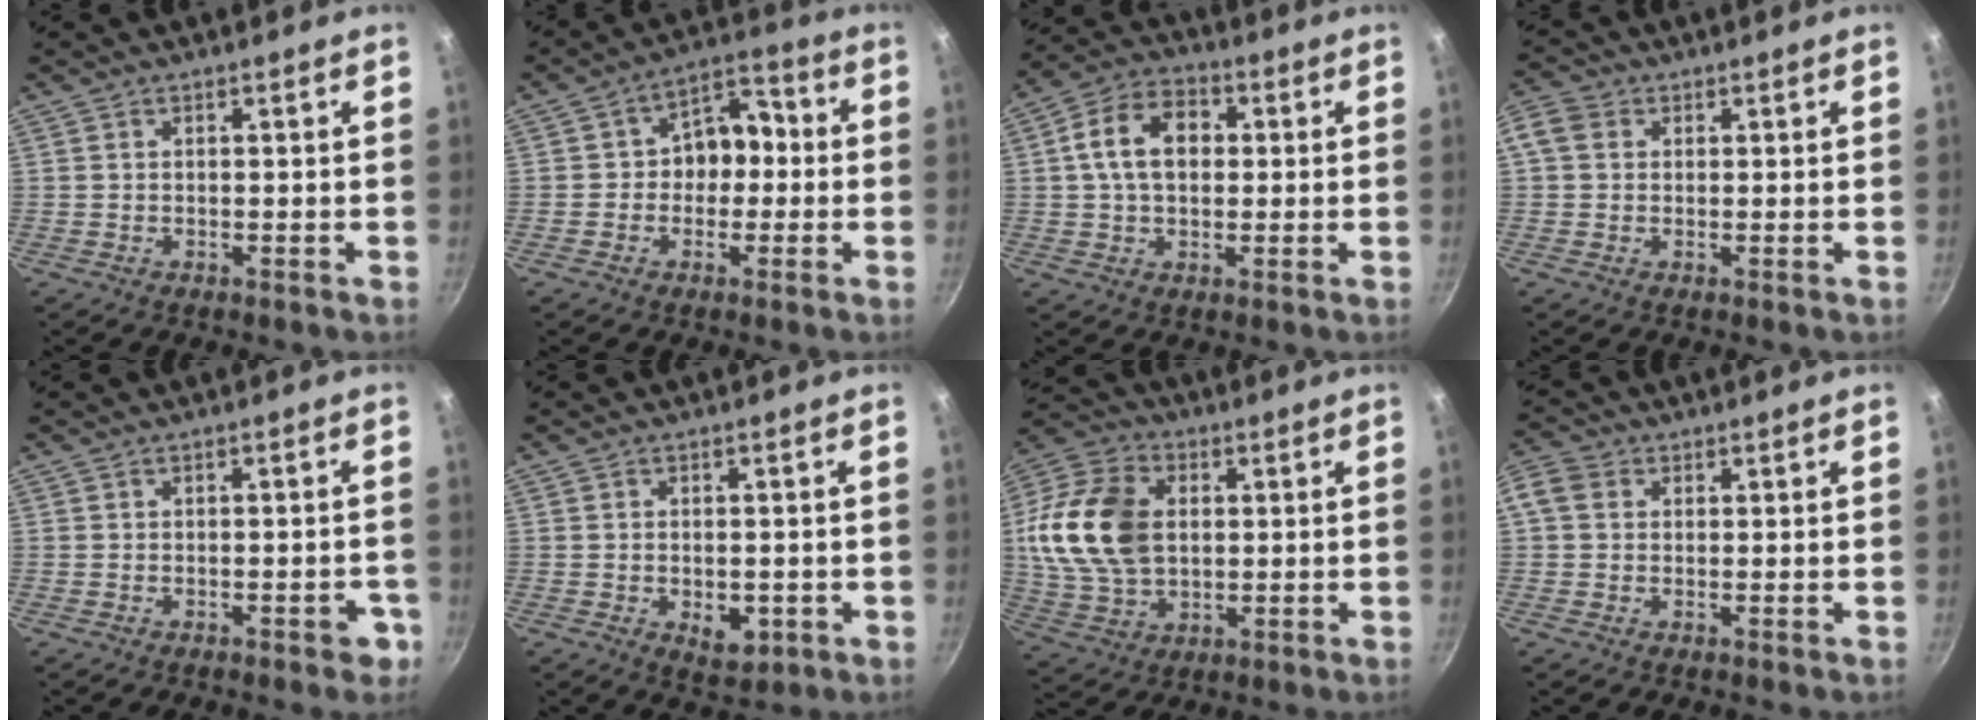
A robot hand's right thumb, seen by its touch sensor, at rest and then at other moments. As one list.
[{"total": 9.0, "force": [-0.6, 7.1, 5.5], "torque": [-0.018, 0.031, -0.024]}, {"total": 11.3, "force": [1.6, 7.9, 8.0], "torque": [-0.114, 0.022, 0.013]}, {"total": 5.1, "force": [1.1, 4.2, 2.6], "torque": [-0.049, 0.007, 0.006]}, {"total": 3.6, "force": [-1.7, 1.6, 2.7], "torque": [-0.019, 0.014, -0.019]}, {"total": 5.2, "force": [-1.3, 3.2, 3.9], "torque": [-0.042, -0.001, -0.013]}, {"total": 18.8, "force": [2.2, 13.1, 13.4], "torque": [-0.244, 0.008, 0.040]}, {"total": 5.6, "force": [1.1, 4.6, 2.9], "torque": [-0.059, 0.011, 0.005]}]